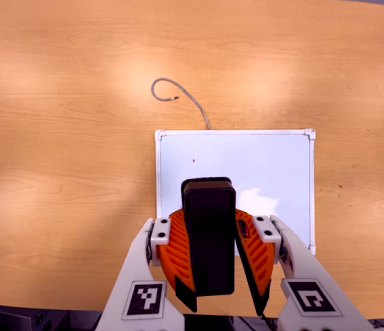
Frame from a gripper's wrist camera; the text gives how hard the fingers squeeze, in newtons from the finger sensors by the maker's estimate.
{"total": 10.6, "left": 10.2, "right": 11.1}